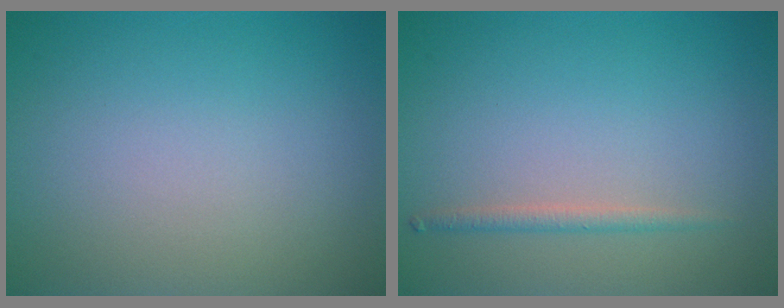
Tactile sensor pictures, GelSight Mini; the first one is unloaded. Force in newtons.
{"total": 1.2, "press": 1.2, "slide": 0.0}